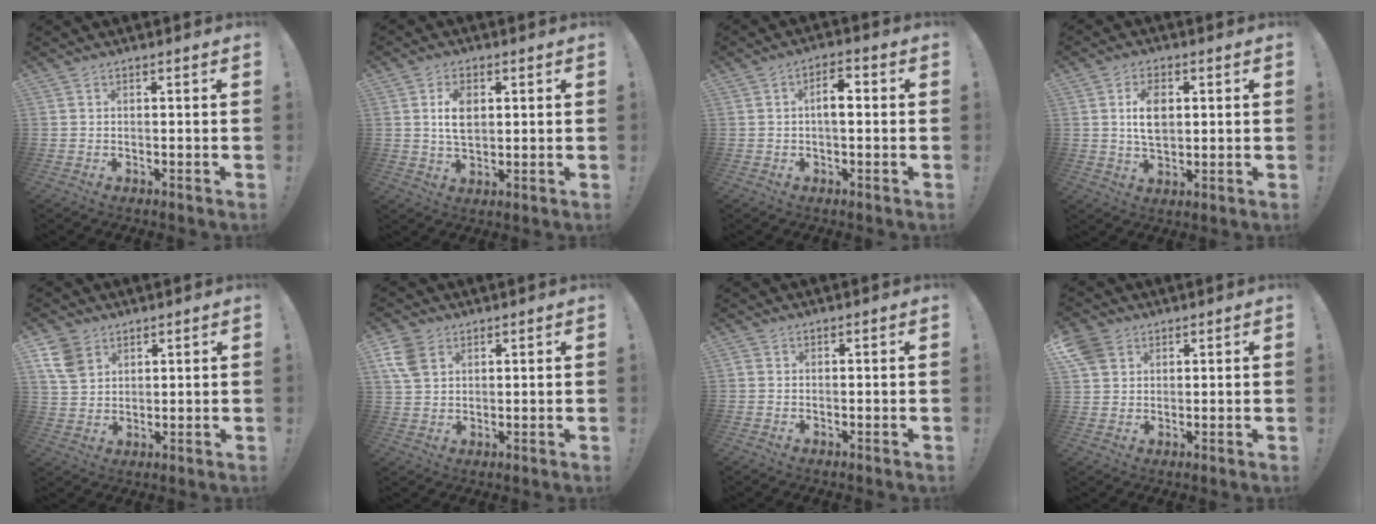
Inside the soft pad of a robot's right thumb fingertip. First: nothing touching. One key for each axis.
{"total": 7.4, "fx": 1.5, "fy": 4.8, "fz": 5.4, "tx": -0.085, "ty": 0.001, "tz": 0.023}
{"total": 5.5, "fx": -0.1, "fy": 2.6, "fz": 4.8, "tx": -0.076, "ty": 0.010, "tz": -0.006}
{"total": 8.4, "fx": 1.4, "fy": 5.4, "fz": 6.2, "tx": -0.097, "ty": 0.003, "tz": 0.022}
{"total": 8.9, "fx": 4.9, "fy": 6.3, "fz": 3.9, "tx": -0.074, "ty": -0.018, "tz": 0.099}
{"total": 8.2, "fx": 3.8, "fy": 5.7, "fz": 4.5, "tx": -0.091, "ty": -0.006, "tz": 0.075}
{"total": 0.6, "fx": -0.2, "fy": 0.6, "fz": 0.1, "tx": -0.006, "ty": 0.003, "tz": -0.001}
{"total": 5.9, "fx": 3.3, "fy": 4.5, "fz": 2.0, "tx": -0.031, "ty": -0.013, "tz": 0.067}